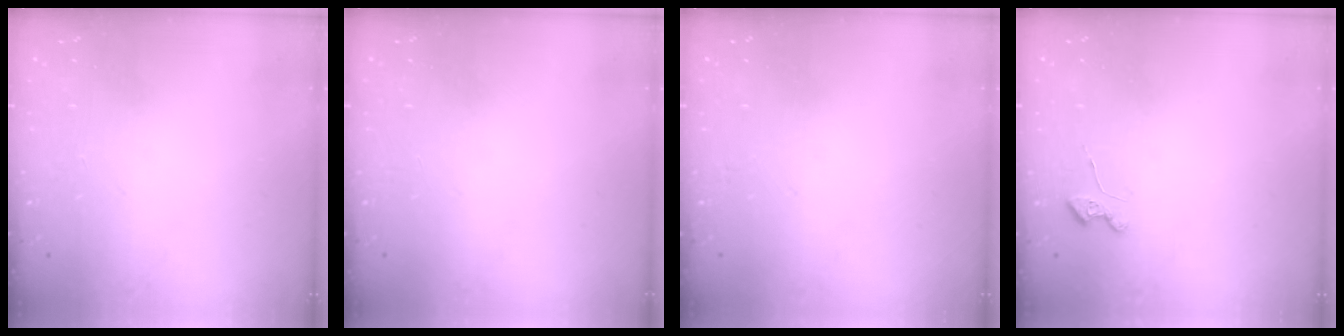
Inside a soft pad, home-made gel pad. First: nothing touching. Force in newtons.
{"total": 0.0}
{"total": 0.0}
{"total": 3.5, "press": 3.5, "slide": 0.4}